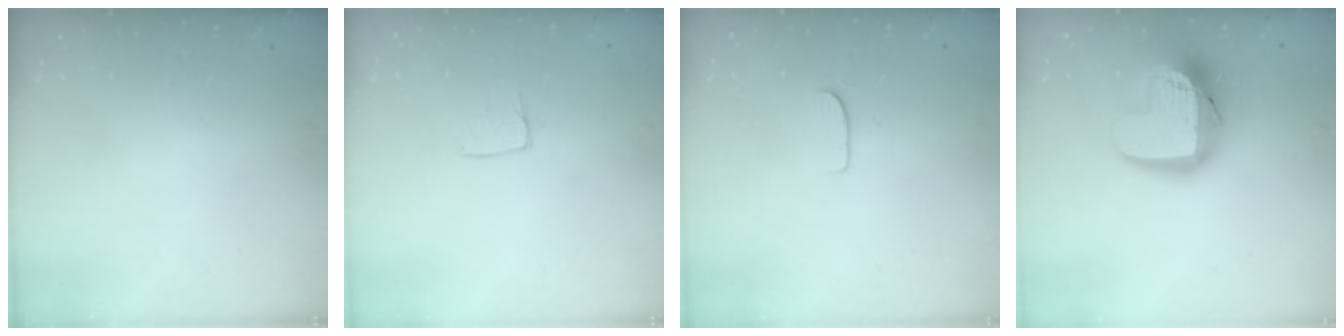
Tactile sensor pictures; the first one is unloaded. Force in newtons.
{"total": 4.4, "press": 4.4, "slide": 0.3}
{"total": 4.8, "press": 4.7, "slide": 0.6}
{"total": 18.3, "press": 18.3, "slide": 1.2}